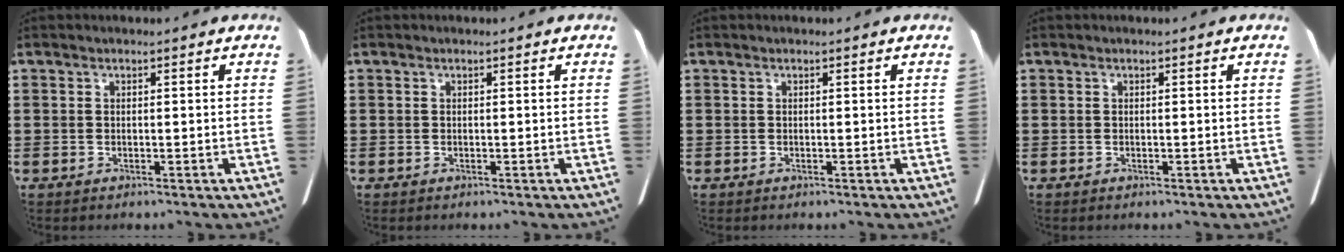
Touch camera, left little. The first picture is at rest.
{"total": 0.0}
{"total": 0.0}
{"total": 0.0}